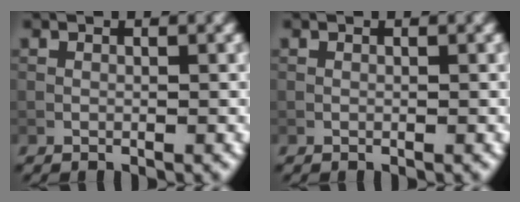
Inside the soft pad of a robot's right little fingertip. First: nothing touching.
{"total": 0.0}